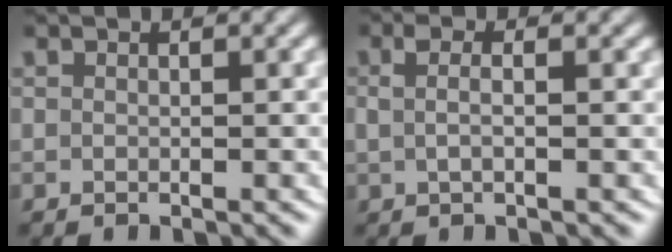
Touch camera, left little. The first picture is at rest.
{"total": 2.3, "force": [0.2, 1.0, 2.1], "torque": [-0.037, 0.005, -0.001]}